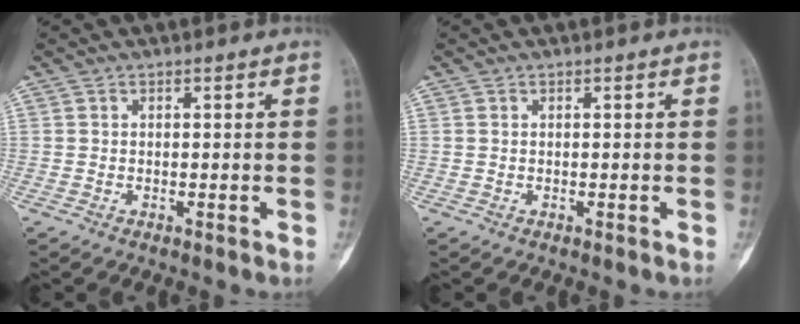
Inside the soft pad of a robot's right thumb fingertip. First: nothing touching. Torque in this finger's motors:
{"motor_torque": [0.23, 0.07, -0.09, -0.32, 0.03]}